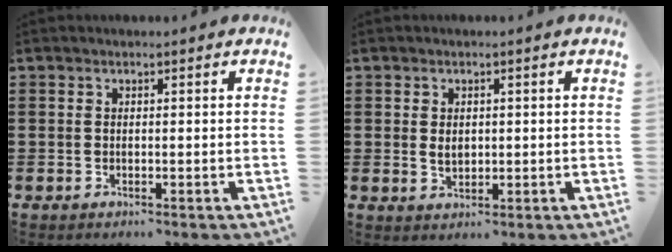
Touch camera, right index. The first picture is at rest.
{"total": 2.0, "force": [0.3, 1.5, 1.3], "torque": [-0.020, 0.005, 0.004]}